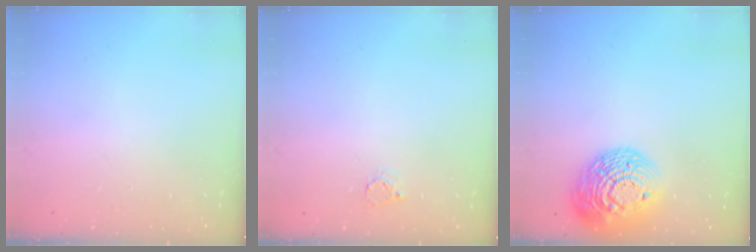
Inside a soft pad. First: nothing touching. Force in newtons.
{"total": 3.2, "press": 3.2, "slide": 0.1}
{"total": 19.7, "press": 19.7, "slide": 1.1}